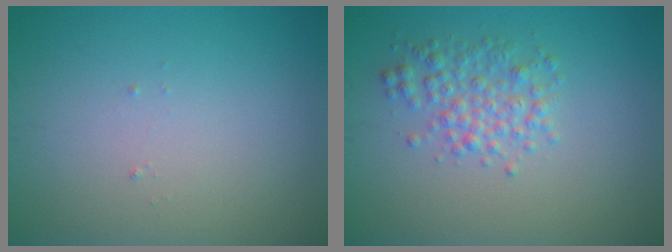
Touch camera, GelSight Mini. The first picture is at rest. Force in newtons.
{"total": 2.9, "press": 2.9, "slide": 0.0}